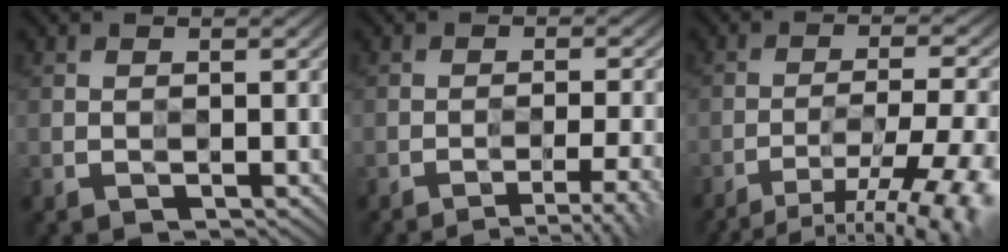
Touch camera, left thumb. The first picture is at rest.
{"total": 6.2, "force": [-4.3, 1.0, 4.4], "torque": [-0.064, 0.011, -0.060]}
{"total": 13.6, "force": [-9.6, 2.9, 9.2], "torque": [-0.145, -0.006, -0.122]}